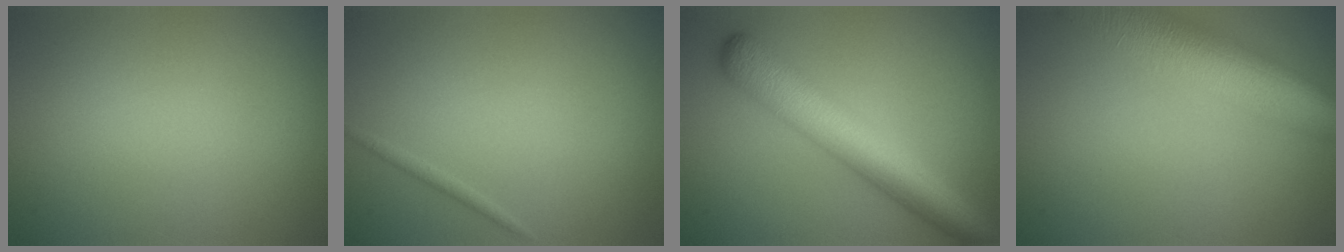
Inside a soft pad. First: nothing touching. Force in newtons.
{"total": 0.6, "press": 0.6, "slide": 0.1}
{"total": 7.1, "press": 7.1, "slide": 0.2}
{"total": 8.8, "press": 8.8, "slide": 0.2}